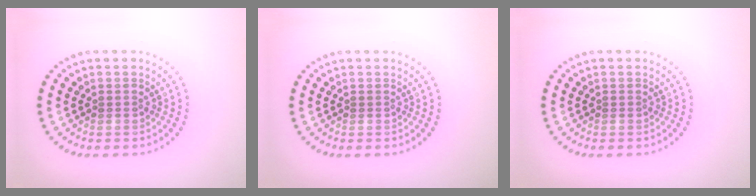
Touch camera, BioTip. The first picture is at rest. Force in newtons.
{"total": 0.0}
{"total": 0.0}